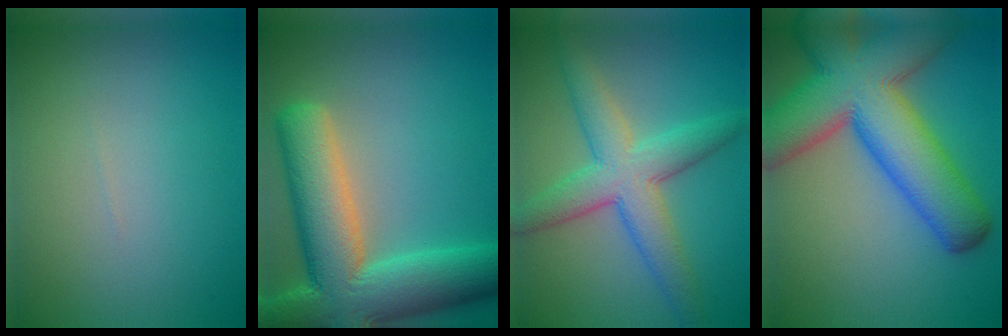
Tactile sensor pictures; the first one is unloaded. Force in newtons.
{"total": 12.6, "press": 12.6, "slide": 1.1}
{"total": 6.4, "press": 6.3, "slide": 0.0}
{"total": 14.1, "press": 14.1, "slide": 0.7}